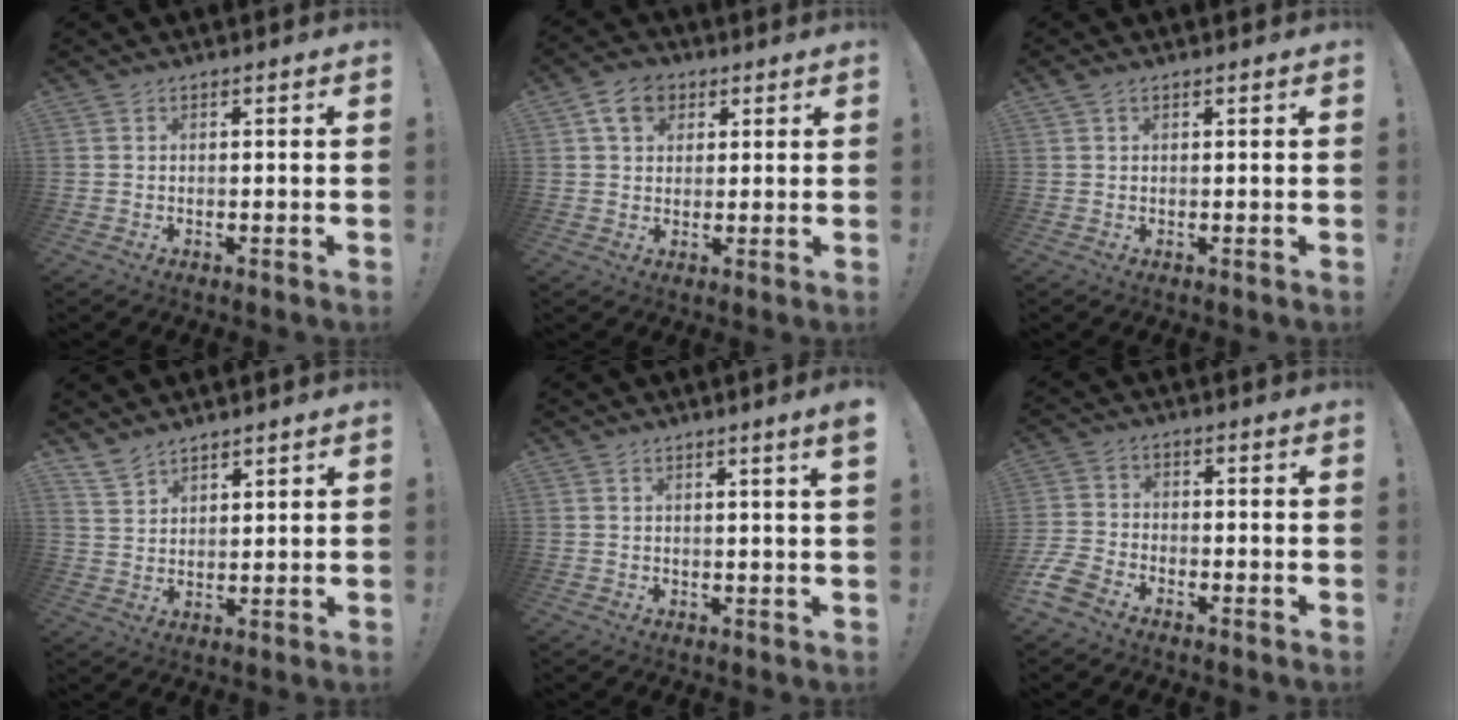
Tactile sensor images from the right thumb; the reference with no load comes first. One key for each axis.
{"total": 7.5, "fx": 3.4, "fy": 5.7, "fz": 3.5, "tx": -0.054, "ty": -0.001, "tz": 0.066}
{"total": 1.1, "fx": 0.6, "fy": 0.5, "fz": 0.7, "tx": -0.016, "ty": 0.003, "tz": 0.010}
{"total": 5.8, "fx": 5.0, "fy": 2.4, "fz": 1.5, "tx": -0.031, "ty": -0.031, "tz": 0.097}
{"total": 2.6, "fx": 1.4, "fy": -0.8, "fz": 2.1, "tx": -0.031, "ty": -0.009, "tz": 0.021}
{"total": 6.8, "fx": -4.8, "fy": 4.0, "fz": 2.7, "tx": -0.077, "ty": 0.017, "tz": -0.089}